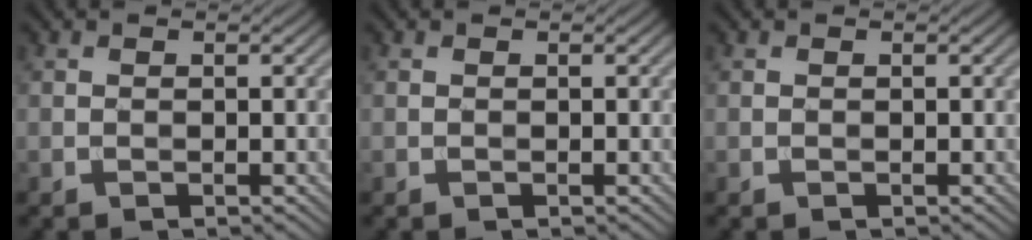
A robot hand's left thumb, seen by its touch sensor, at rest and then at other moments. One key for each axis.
{"total": 0.0}
{"total": 0.0}